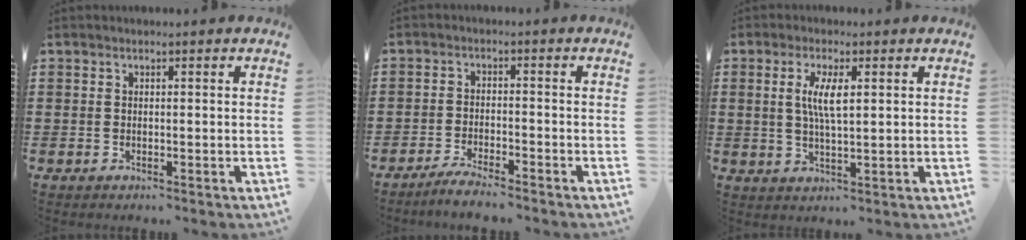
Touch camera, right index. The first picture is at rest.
{"total": 3.2, "force": [-3.0, -0.2, 0.8], "torque": [-0.017, 0.001, -0.061]}
{"total": 5.0, "force": [1.1, 1.2, 4.8], "torque": [-0.096, 0.003, 0.017]}